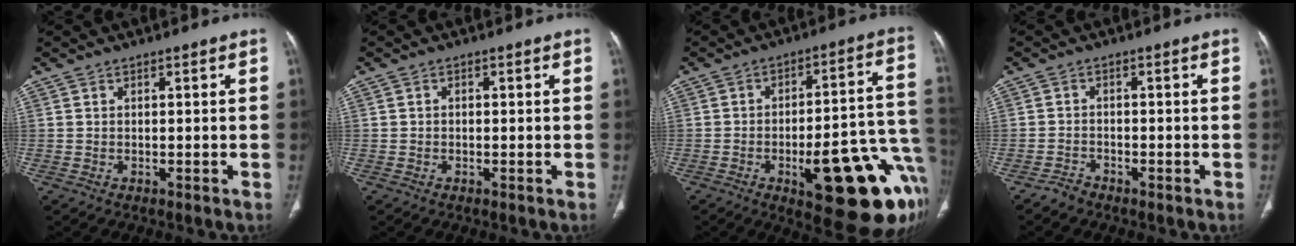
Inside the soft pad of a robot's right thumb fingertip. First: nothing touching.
{"total": 0.5, "force": [-0.1, 0.4, 0.3], "torque": [-0.004, 0.002, -0.004]}
{"total": 24.8, "force": [-9.2, 8.1, 21.5], "torque": [-0.200, 0.044, -0.107]}
{"total": 1.9, "force": [-1.7, 0.8, 0.1], "torque": [-0.004, 0.006, -0.033]}